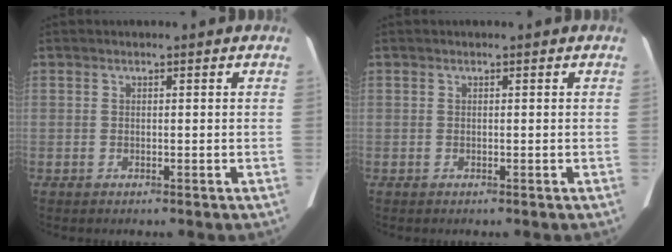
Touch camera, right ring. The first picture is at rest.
{"total": 0.0}